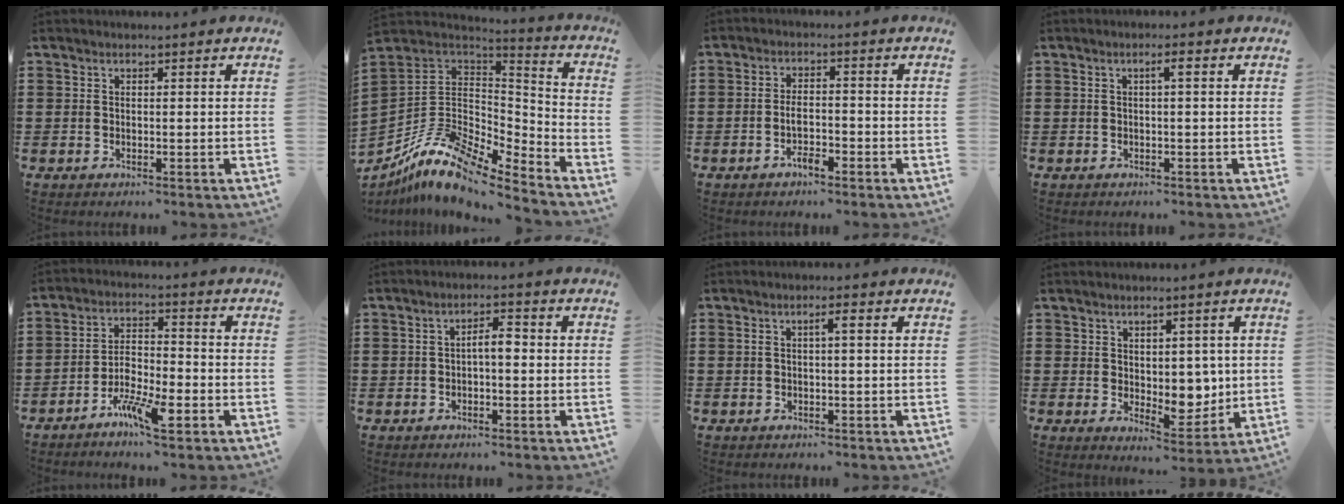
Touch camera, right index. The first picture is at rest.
{"total": 12.2, "force": [-8.6, 5.2, 7.0], "torque": [-0.160, 0.012, -0.168]}
{"total": 3.4, "force": [-1.9, 1.3, 2.6], "torque": [-0.054, 0.002, -0.038]}
{"total": 1.7, "force": [0.2, 0.1, 1.7], "torque": [-0.033, 0.003, 0.001]}
{"total": 6.6, "force": [-4.3, 1.6, 4.7], "torque": [-0.101, 0.002, -0.083]}
{"total": 2.9, "force": [-0.4, 0.7, 2.7], "torque": [-0.050, 0.005, -0.011]}
{"total": 1.8, "force": [0.0, 0.2, 1.8], "torque": [-0.035, 0.002, -0.002]}
{"total": 5.8, "force": [1.3, 4.2, 3.7], "torque": [-0.055, -0.003, 0.023]}